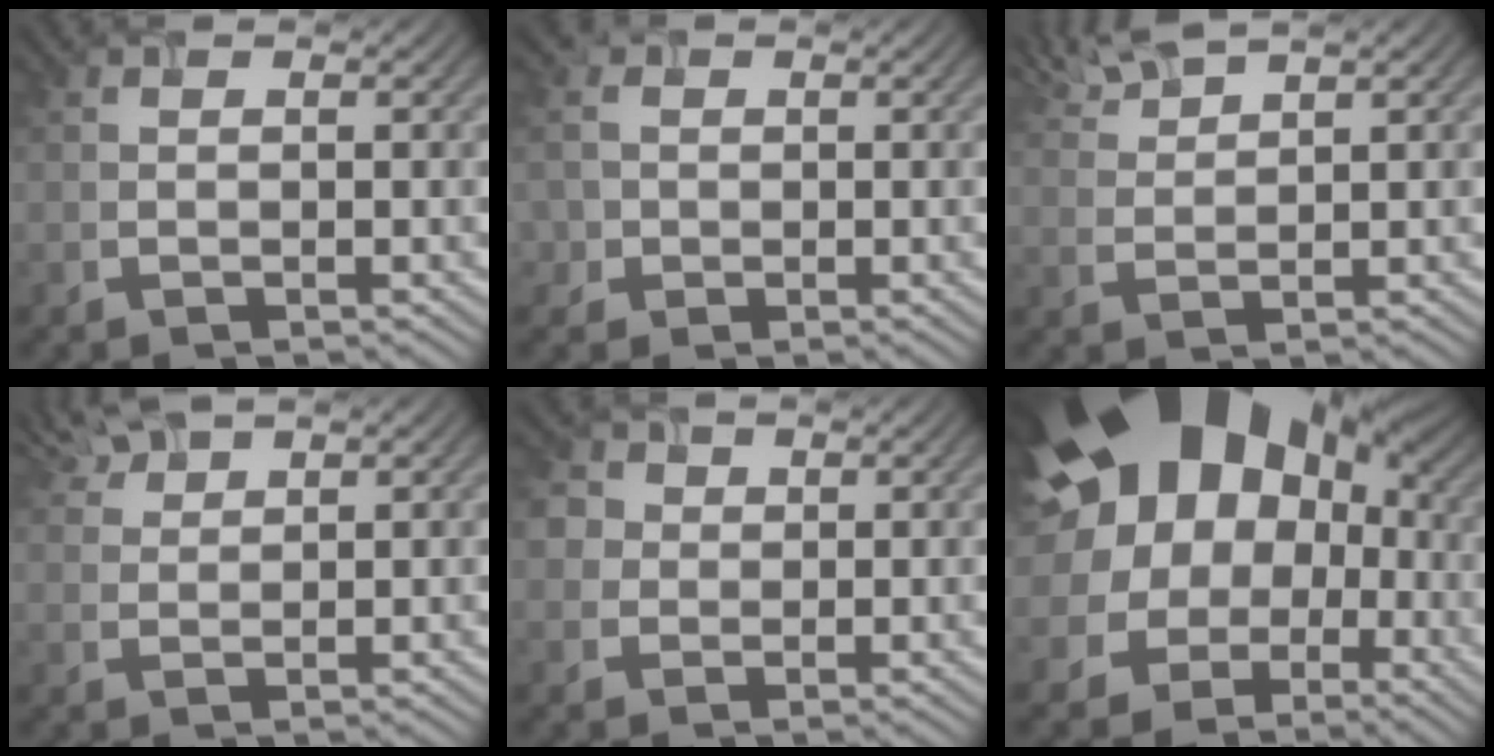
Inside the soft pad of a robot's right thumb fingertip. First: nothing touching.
{"total": 2.9, "force": [-0.2, 2.8, 0.7], "torque": [-0.036, 0.007, 0.006]}
{"total": 4.3, "force": [3.7, 0.5, 2.1], "torque": [-0.058, 0.020, 0.089]}
{"total": 3.9, "force": [3.1, 1.3, 2.0], "torque": [-0.053, 0.021, 0.075]}
{"total": 4.3, "force": [1.2, 3.7, 2.0], "torque": [-0.076, 0.027, 0.023]}
{"total": 21.8, "force": [4.3, 17.6, 12.2], "torque": [-0.225, 0.042, 0.057]}